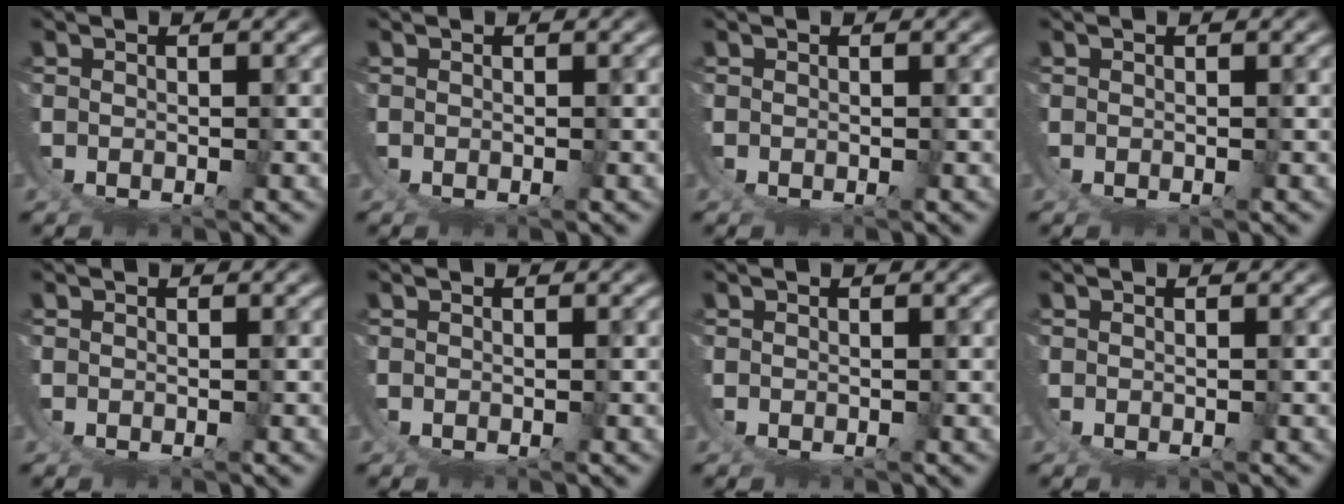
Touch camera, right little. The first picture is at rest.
{"total": 0.0}
{"total": 0.0}
{"total": 0.0}
{"total": 0.0}
{"total": 0.0}
{"total": 0.0}
{"total": 0.0}